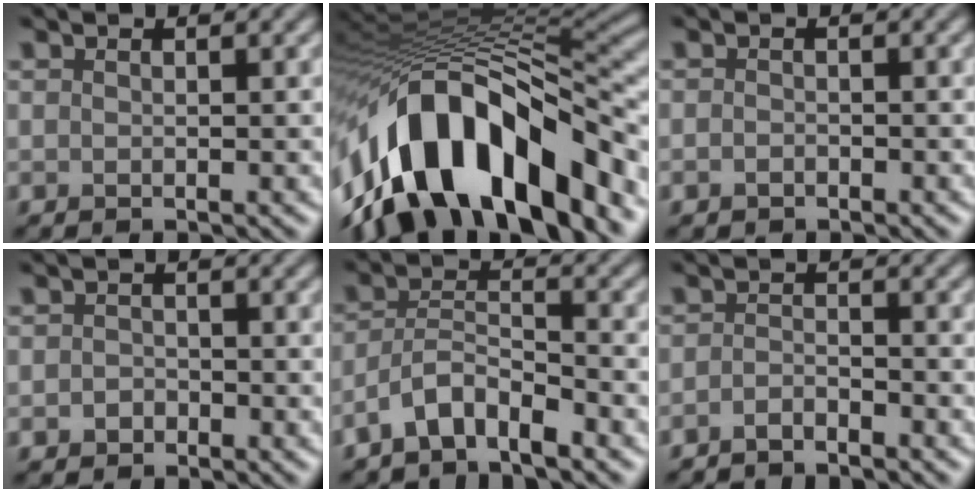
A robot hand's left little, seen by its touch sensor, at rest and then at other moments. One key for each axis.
{"total": 15.8, "fx": -6.9, "fy": 8.1, "fz": 11.7, "tx": -0.193, "ty": 0.019, "tz": -0.117}
{"total": 0.7, "fx": -0.4, "fy": 0.5, "fz": 0.3, "tx": -0.005, "ty": 0.000, "tz": -0.009}
{"total": 1.0, "fx": -0.5, "fy": 0.8, "fz": 0.3, "tx": -0.003, "ty": 0.002, "tz": -0.011}
{"total": 3.6, "fx": -2.8, "fy": 1.1, "fz": 2.1, "tx": -0.039, "ty": 0.007, "tz": -0.062}
{"total": 1.6, "fx": -1.4, "fy": 0.3, "fz": 0.5, "tx": -0.010, "ty": 0.001, "tz": -0.031}